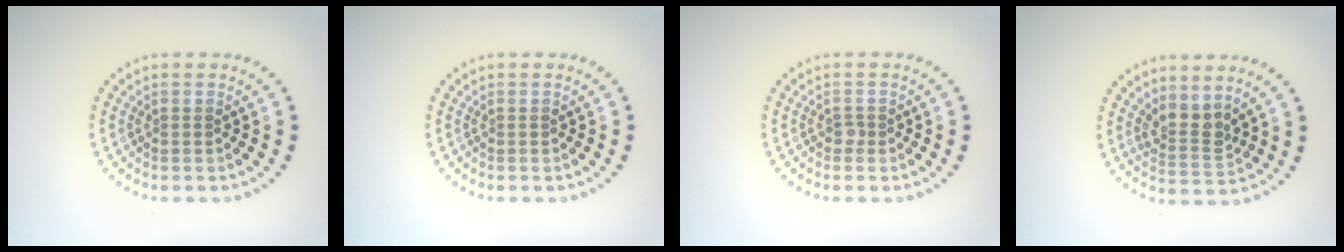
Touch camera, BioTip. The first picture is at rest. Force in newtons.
{"total": 0.0}
{"total": 0.8, "press": 0.6, "slide": 0.5}
{"total": 2.7, "press": 2.0, "slide": 1.8}